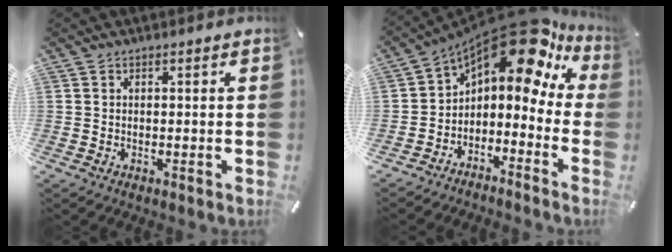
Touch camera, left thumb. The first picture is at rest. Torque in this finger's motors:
{"motor_torque": [-0.28, 2.22, 1.66, 0.65, 0.15]}